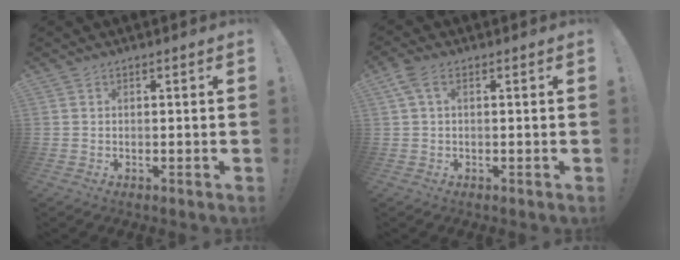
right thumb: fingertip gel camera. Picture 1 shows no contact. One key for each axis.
{"total": 3.7, "fx": 1.1, "fy": 1.8, "fz": 3.1, "tx": -0.067, "ty": 0.008, "tz": 0.024}